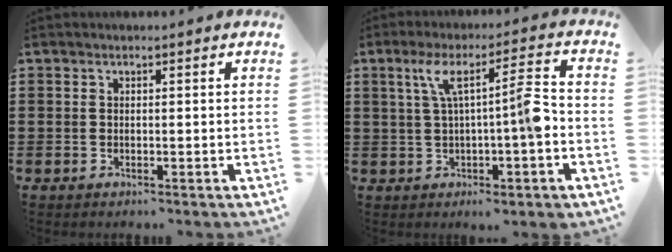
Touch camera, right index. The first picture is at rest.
{"total": 10.0, "force": [0.2, 1.5, 9.9], "torque": [-0.166, 0.011, -0.005]}